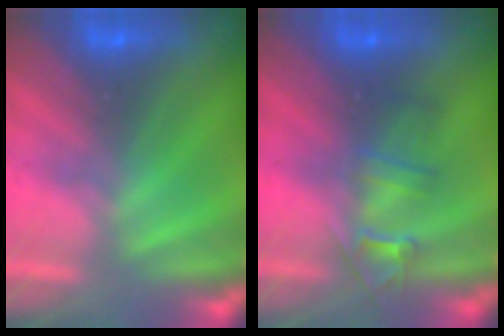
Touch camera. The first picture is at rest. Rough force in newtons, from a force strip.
{"total": 2.4}